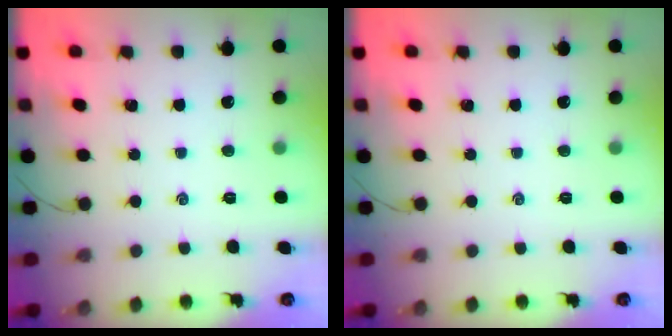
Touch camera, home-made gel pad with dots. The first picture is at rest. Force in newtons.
{"total": 0.0}